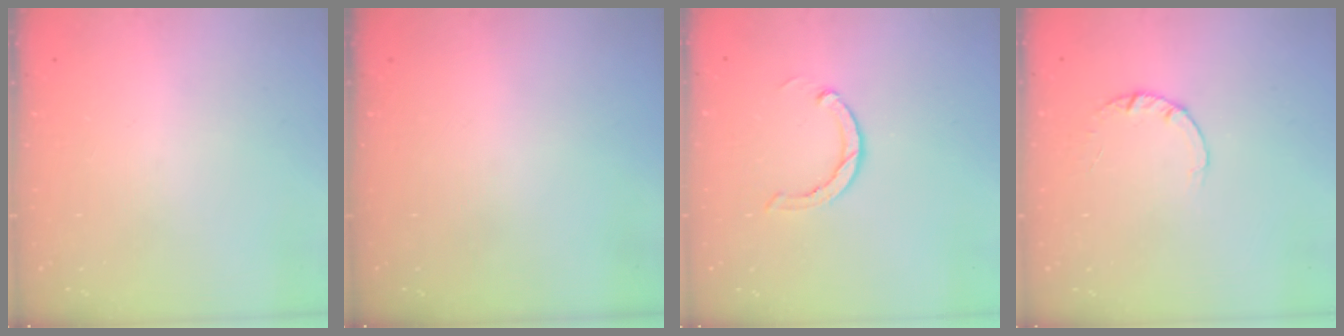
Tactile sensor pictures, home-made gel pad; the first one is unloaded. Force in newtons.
{"total": 0.0}
{"total": 3.0, "press": 3.0, "slide": 0.1}
{"total": 1.8, "press": 1.8, "slide": 0.1}